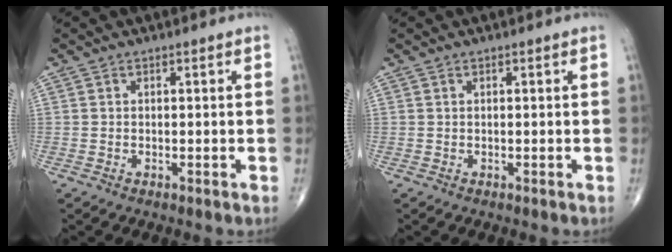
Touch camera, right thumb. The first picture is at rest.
{"total": 0.0}